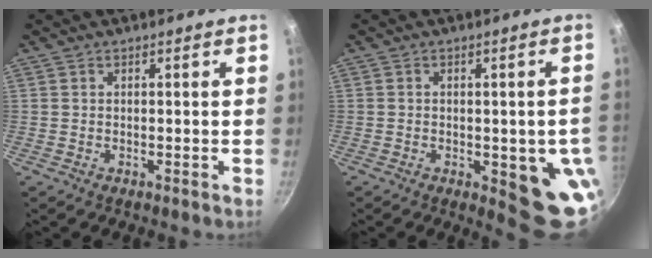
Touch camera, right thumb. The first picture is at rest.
{"total": 10.9, "force": [-2.2, 4.2, 9.8], "torque": [-0.082, -0.005, -0.024]}